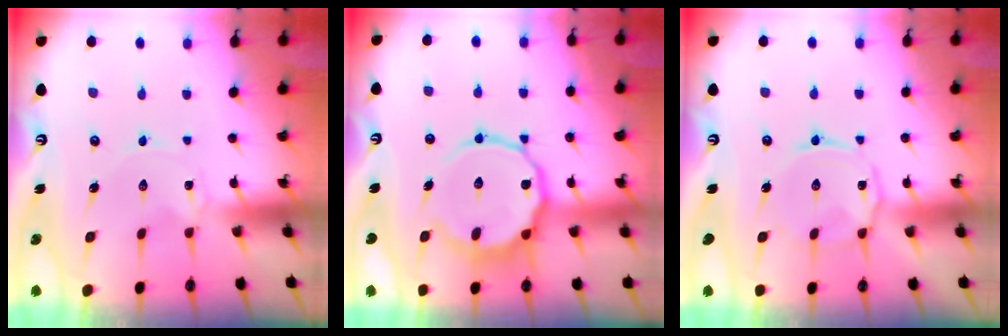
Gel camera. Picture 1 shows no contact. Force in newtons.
{"total": 13.7, "press": 13.6, "slide": 1.2}
{"total": 4.0, "press": 4.0, "slide": 0.4}